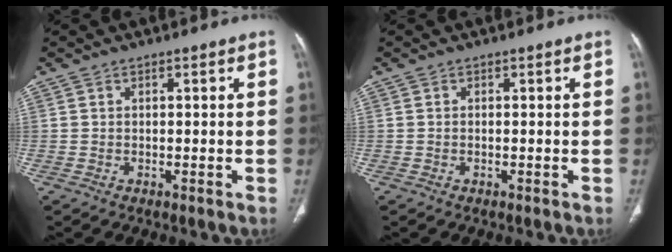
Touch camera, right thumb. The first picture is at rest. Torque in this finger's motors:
{"motor_torque": [-0.25, -0.08, 0.32, -0.14, -0.03]}